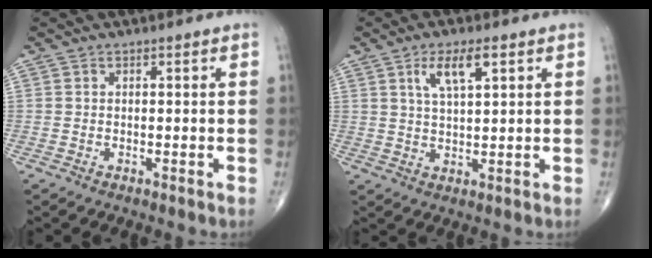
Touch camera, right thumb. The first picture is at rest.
{"total": 6.4, "force": [2.9, 2.0, 5.3], "torque": [-0.095, -0.007, 0.055]}